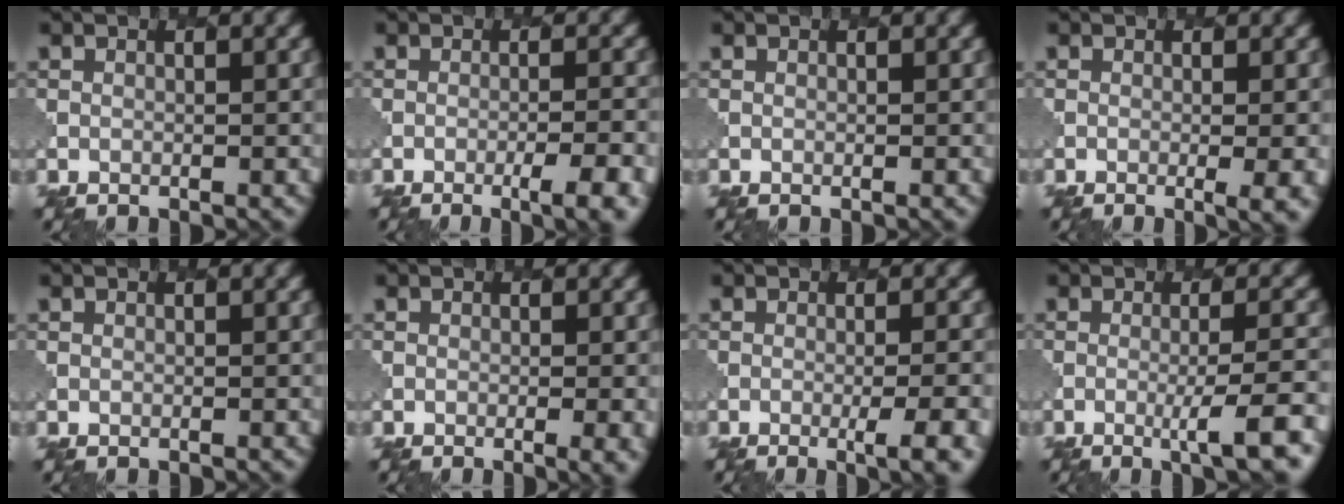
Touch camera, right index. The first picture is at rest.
{"total": 5.3, "force": [-2.7, 1.5, 4.3], "torque": [-0.047, 0.009, -0.030]}
{"total": 0.0}
{"total": 4.4, "force": [-0.8, 1.7, 4.0], "torque": [-0.032, 0.001, -0.008]}
{"total": 0.0}
{"total": 3.2, "force": [-0.8, 1.1, 2.9], "torque": [-0.025, 0.001, -0.011]}
{"total": 5.5, "force": [-1.9, 1.8, 4.8], "torque": [-0.044, 0.006, -0.019]}
{"total": 4.6, "force": [-1.6, 0.4, 4.3], "torque": [-0.062, 0.005, -0.037]}